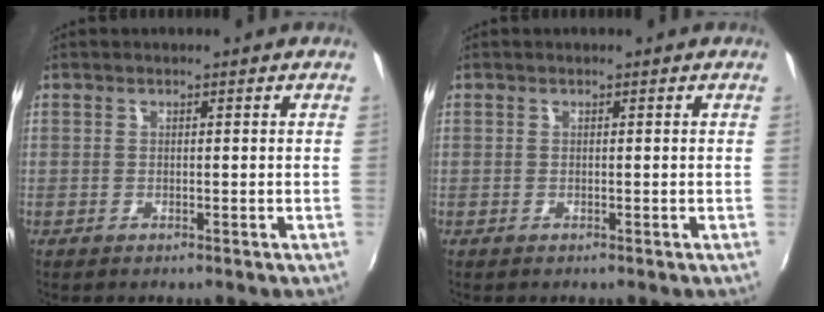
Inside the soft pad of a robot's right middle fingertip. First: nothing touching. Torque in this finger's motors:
{"motor_torque": [0.00, 0.00, 0.00, 0.01]}